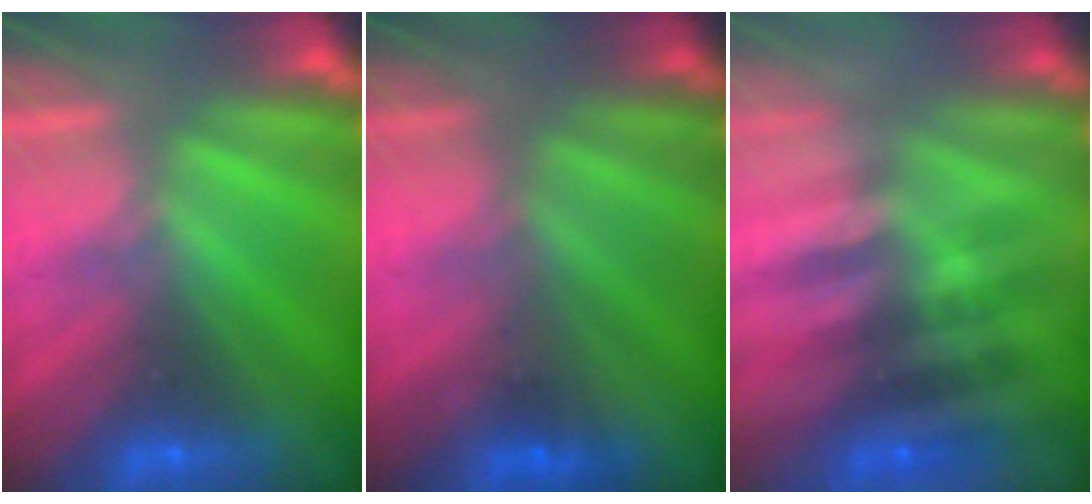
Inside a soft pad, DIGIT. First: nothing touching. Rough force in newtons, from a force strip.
{"total": 1.6}
{"total": 2.4}